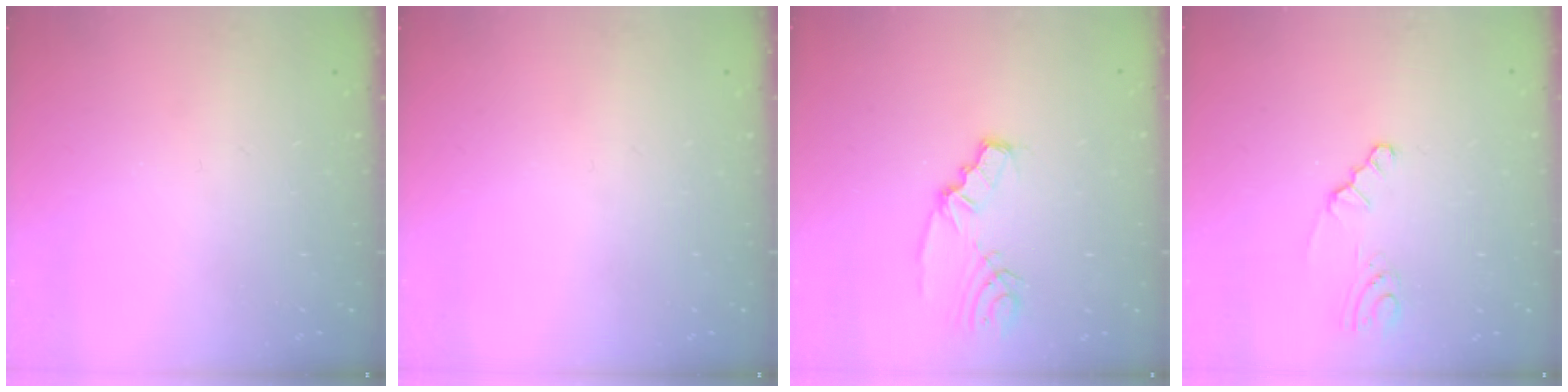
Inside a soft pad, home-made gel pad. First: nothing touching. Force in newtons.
{"total": 0.0}
{"total": 4.6, "press": 4.6, "slide": 0.5}
{"total": 2.1, "press": 2.1, "slide": 0.3}